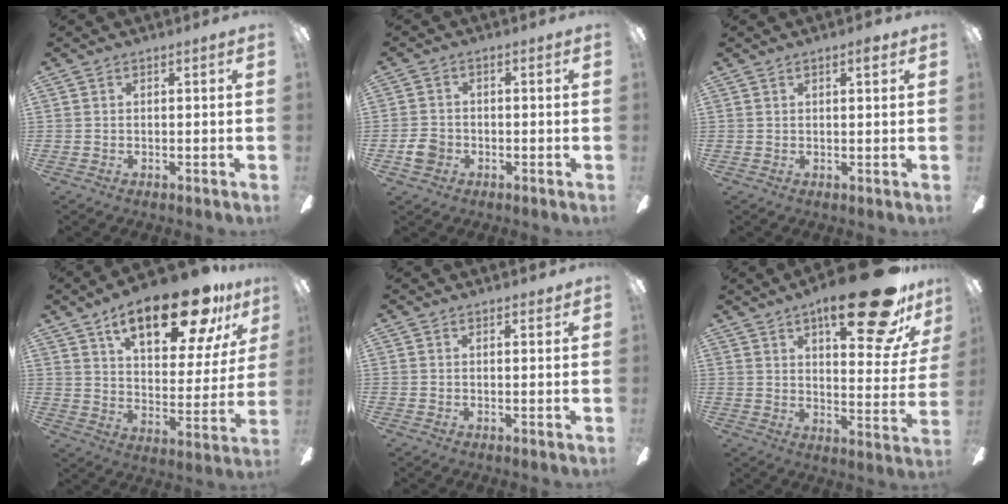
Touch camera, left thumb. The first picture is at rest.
{"total": 4.3, "force": [-1.6, 3.5, 2.0], "torque": [-0.044, 0.008, -0.030]}
{"total": 2.1, "force": [1.3, 0.4, 1.6], "torque": [-0.018, -0.003, 0.018]}
{"total": 22.7, "force": [14.4, 8.6, 15.3], "torque": [-0.227, -0.073, 0.231]}
{"total": 1.2, "force": [1.1, 0.2, 0.5], "torque": [-0.004, -0.004, 0.018]}
{"total": 24.3, "force": [15.2, 7.5, 17.5], "torque": [-0.236, -0.090, 0.235]}